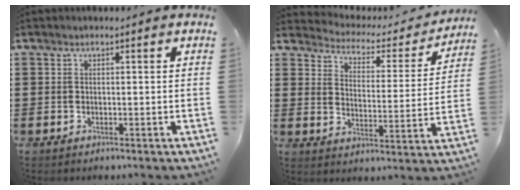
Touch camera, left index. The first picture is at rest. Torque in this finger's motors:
{"motor_torque": [0.73, -1.41, 0.05, -0.01]}